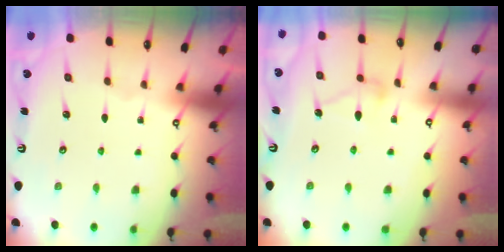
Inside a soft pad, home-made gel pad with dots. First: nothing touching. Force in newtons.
{"total": 8.4, "press": 8.4, "slide": 0.1}